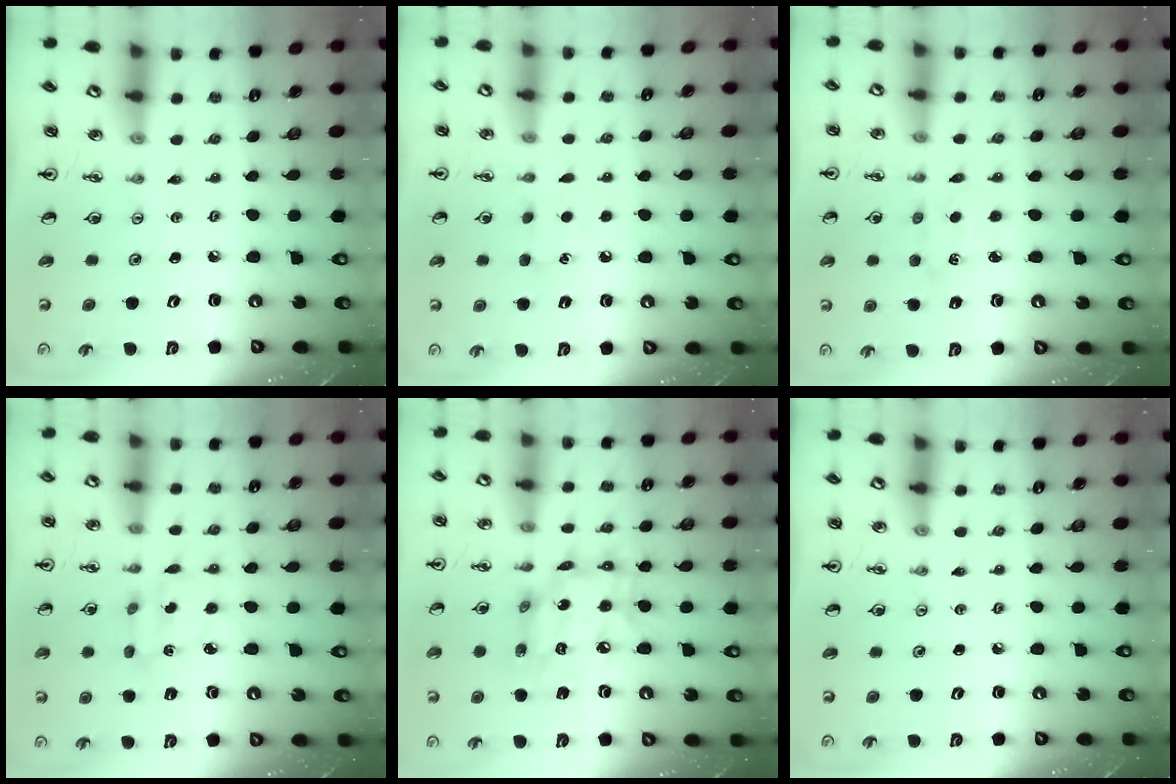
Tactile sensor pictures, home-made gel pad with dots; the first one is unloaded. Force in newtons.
{"total": 5.1, "press": 5.1, "slide": 0.6}
{"total": 2.3, "press": 2.3, "slide": 0.3}
{"total": 2.3, "press": 2.3, "slide": 0.2}
{"total": 14.7, "press": 14.6, "slide": 1.8}
{"total": 0.0}